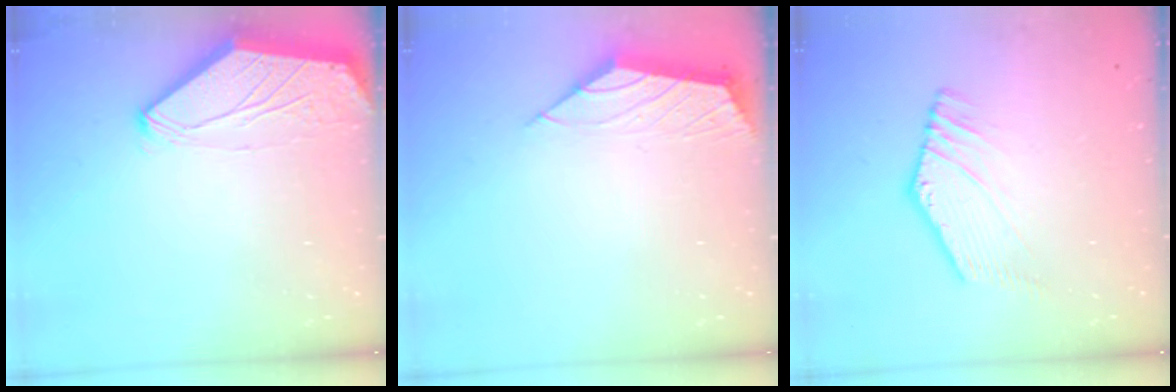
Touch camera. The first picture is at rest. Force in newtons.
{"total": 2.1, "press": 2.0, "slide": 0.5}
{"total": 1.0, "press": 0.4, "slide": 0.9}